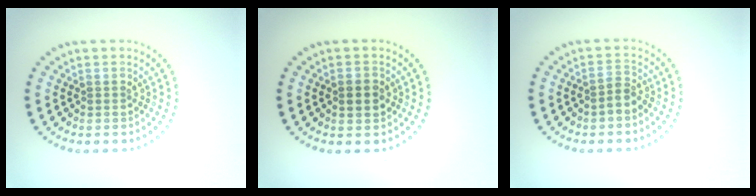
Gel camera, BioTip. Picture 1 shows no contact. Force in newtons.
{"total": 1.7, "press": 1.7, "slide": 0.1}
{"total": 1.6, "press": 1.2, "slide": 1.1}